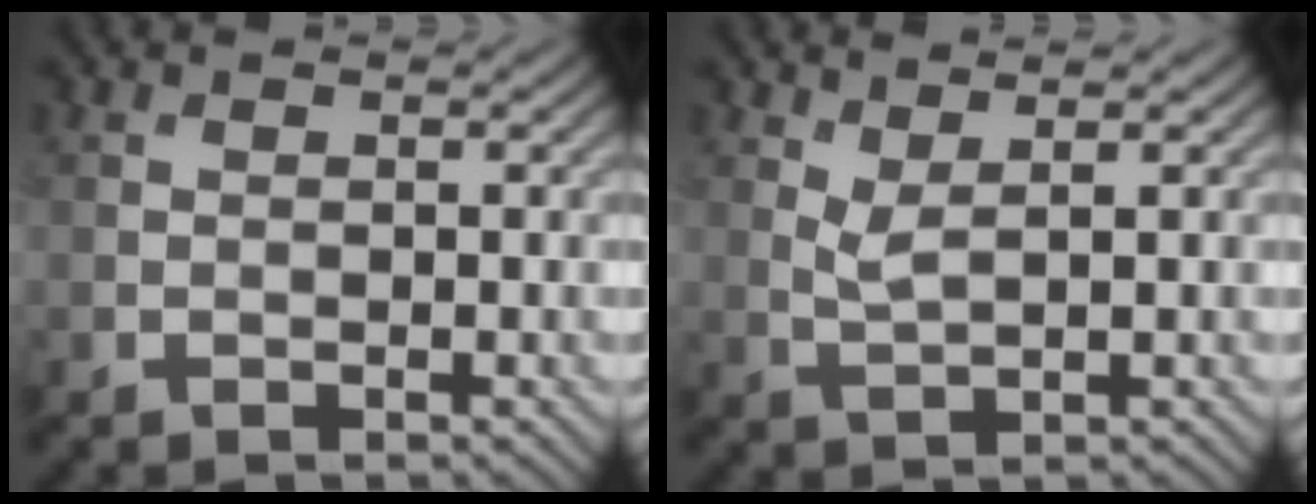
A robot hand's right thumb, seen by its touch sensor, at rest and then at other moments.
{"total": 2.1, "force": [1.4, 0.3, 1.5], "torque": [-0.042, -0.002, 0.034]}